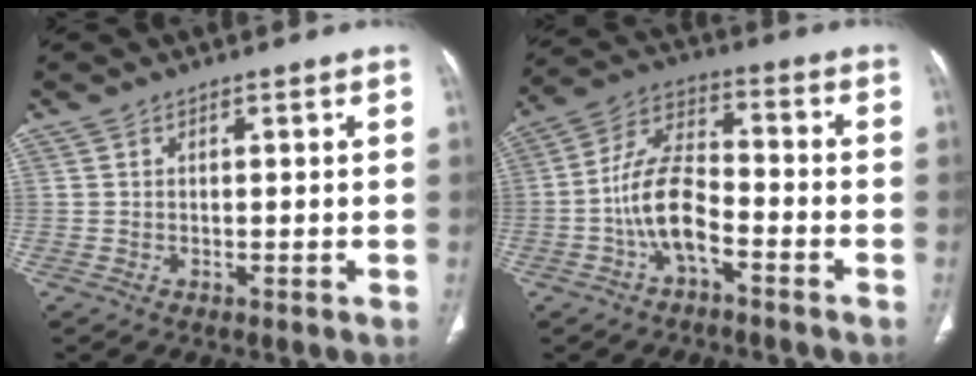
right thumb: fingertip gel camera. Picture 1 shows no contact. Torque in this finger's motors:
{"motor_torque": [4.10, 0.91, 1.29, -1.48, 0.19]}